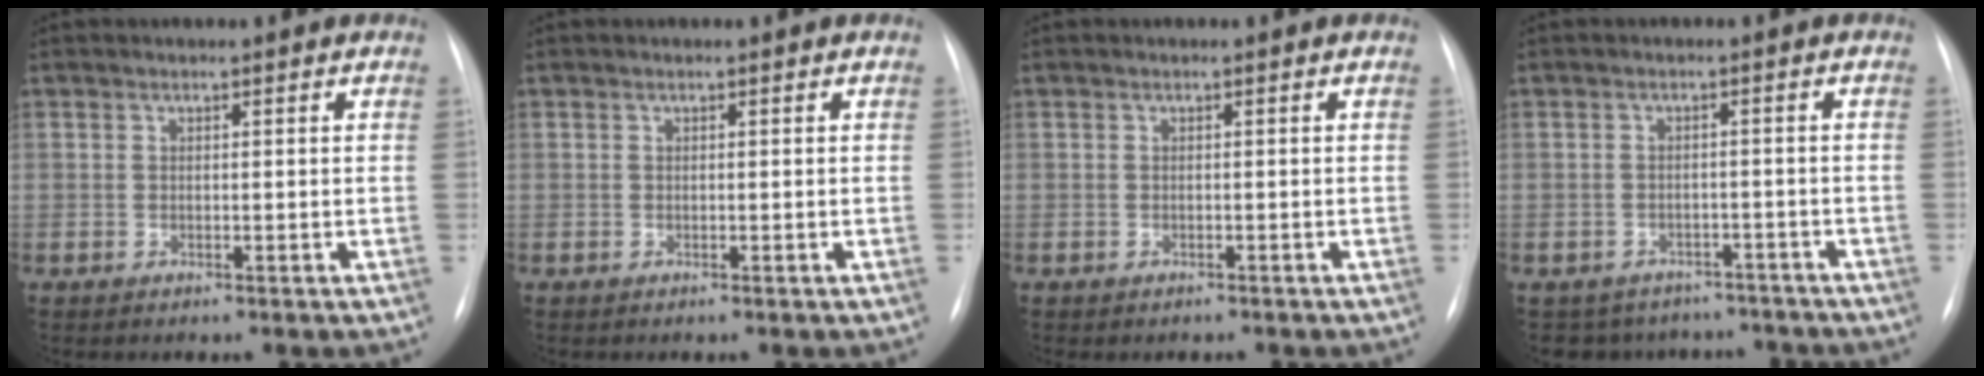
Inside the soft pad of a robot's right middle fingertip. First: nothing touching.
{"total": 0.0}
{"total": 1.0, "force": [-0.9, 0.5, 0.2], "torque": [-0.009, 0.000, -0.011]}
{"total": 8.7, "force": [-7.5, 4.5, 0.4], "torque": [0.000, 0.021, -0.085]}